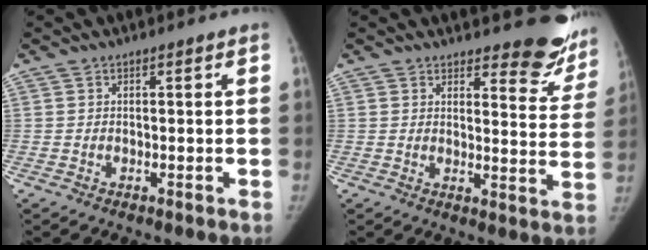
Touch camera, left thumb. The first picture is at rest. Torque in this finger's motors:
{"motor_torque": [1.10, -0.38, 0.91, -0.88, 0.00]}